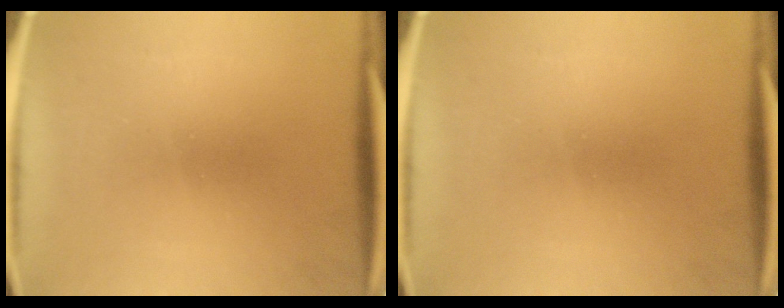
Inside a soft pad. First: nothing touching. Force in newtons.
{"total": 0.0}